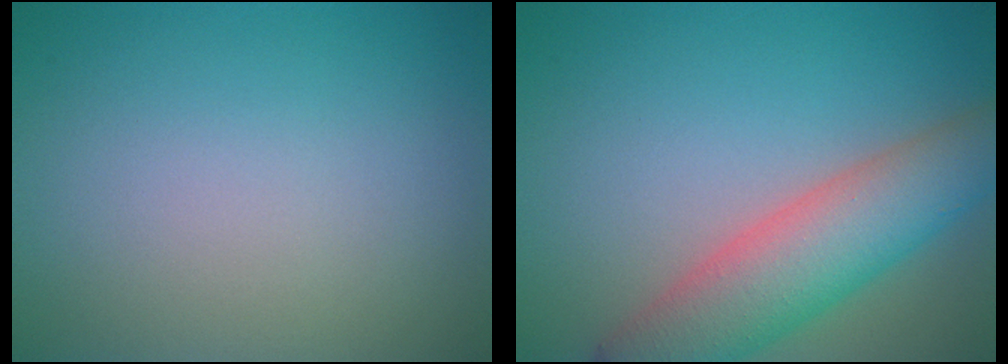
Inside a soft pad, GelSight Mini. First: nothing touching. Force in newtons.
{"total": 7.3, "press": 7.3, "slide": 0.3}